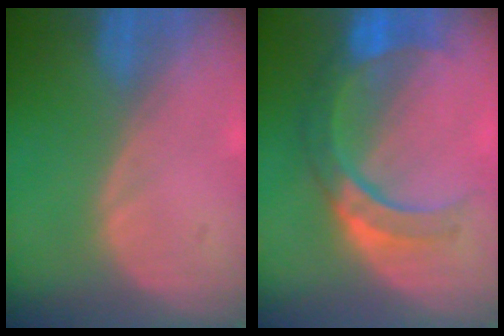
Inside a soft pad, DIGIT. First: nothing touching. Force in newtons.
{"total": 7.8, "press": 7.6, "slide": 1.6}